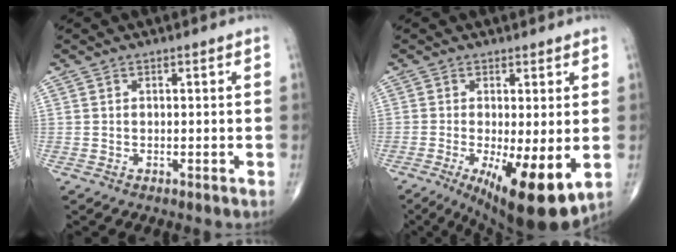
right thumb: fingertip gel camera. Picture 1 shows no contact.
{"total": 13.5, "force": [-3.4, 3.9, 12.4], "torque": [-0.187, -0.027, -0.040]}